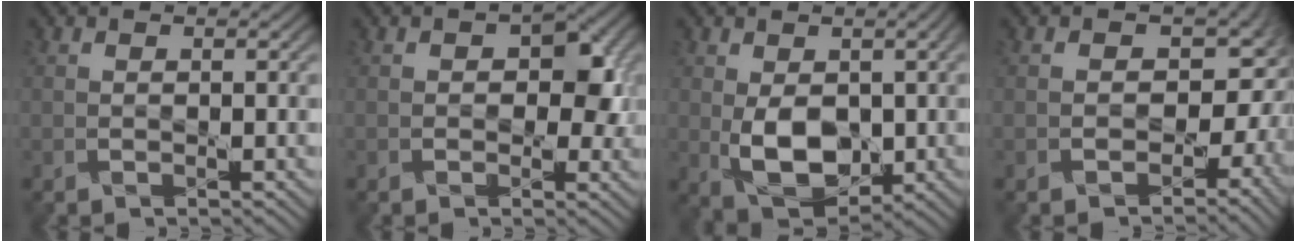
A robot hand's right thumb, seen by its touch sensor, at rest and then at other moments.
{"total": 3.6, "force": [0.3, 2.6, 2.5], "torque": [-0.028, -0.003, -0.002]}
{"total": 8.4, "force": [-0.5, 5.2, 6.5], "torque": [-0.127, -0.019, -0.002]}
{"total": 8.9, "force": [-0.6, 7.1, 5.4], "torque": [-0.045, -0.023, 0.000]}